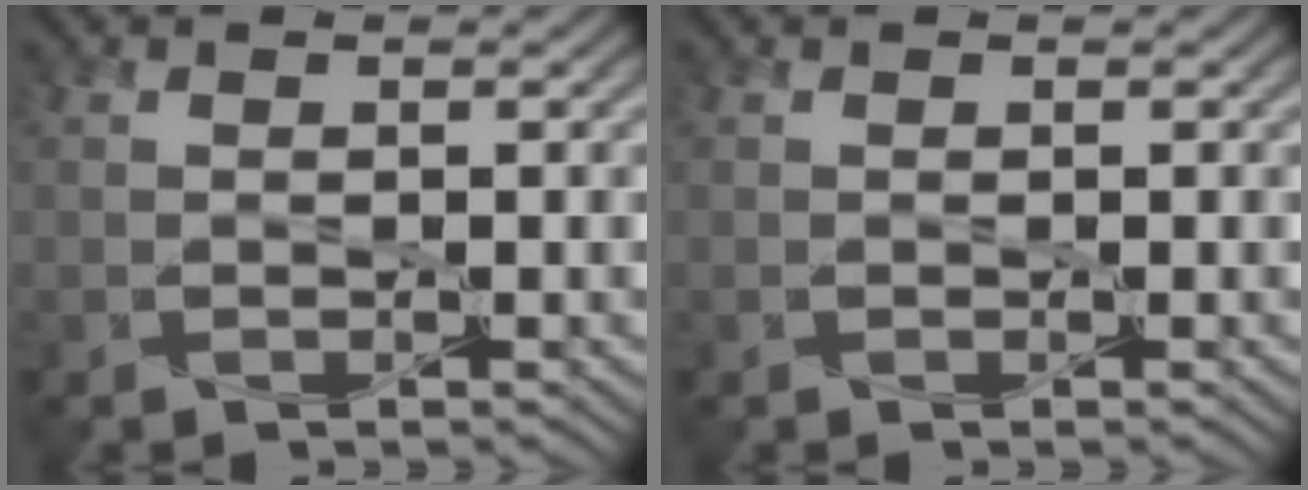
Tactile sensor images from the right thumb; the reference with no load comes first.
{"total": 0.0}